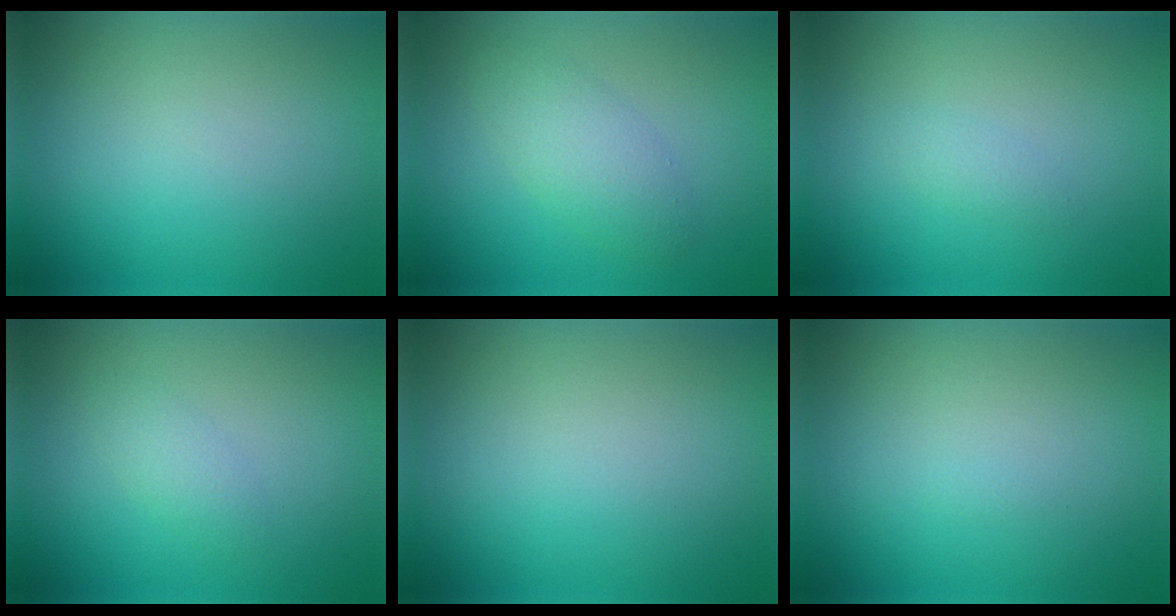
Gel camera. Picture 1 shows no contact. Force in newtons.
{"total": 2.8, "press": 2.8, "slide": 0.2}
{"total": 0.9, "press": 0.9, "slide": 0.1}
{"total": 1.4, "press": 1.4, "slide": 0.1}
{"total": 0.0}
{"total": 0.0}